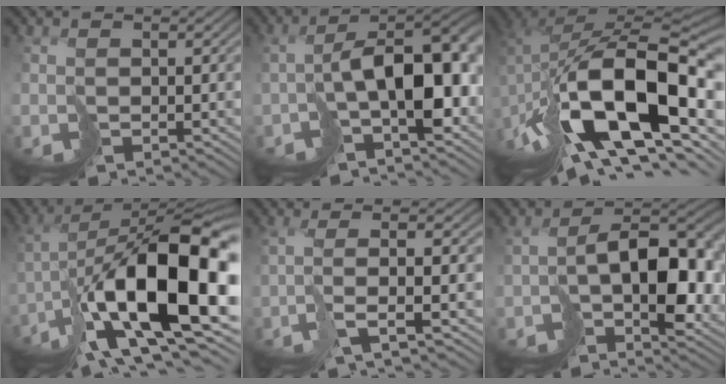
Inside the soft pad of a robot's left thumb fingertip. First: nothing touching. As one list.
[{"total": 11.1, "force": [-2.8, 5.3, 9.4], "torque": [-0.135, -0.008, -0.038]}, {"total": 17.3, "force": [-5.9, 8.0, 14.1], "torque": [-0.282, -0.014, -0.082]}, {"total": 18.1, "force": [-5.2, 6.6, 16.1], "torque": [-0.274, 0.006, -0.082]}, {"total": 4.6, "force": [-1.0, -0.3, 4.5], "torque": [-0.075, 0.006, -0.024]}, {"total": 9.6, "force": [-1.9, 4.9, 8.1], "torque": [-0.120, 0.001, -0.021]}]